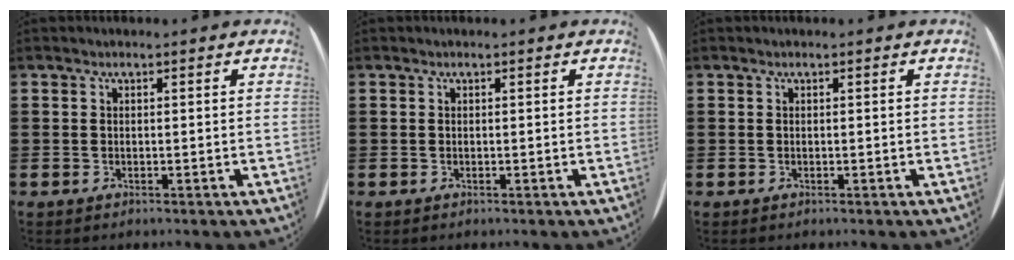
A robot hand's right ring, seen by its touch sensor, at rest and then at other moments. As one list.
[{"total": 0.0}, {"total": 0.0}]